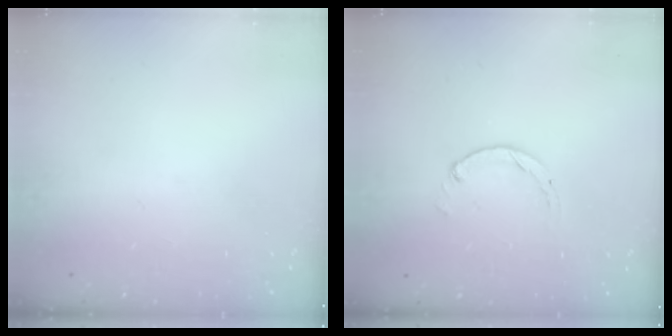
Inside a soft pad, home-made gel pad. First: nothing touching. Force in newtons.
{"total": 0.7, "press": 0.7, "slide": 0.2}